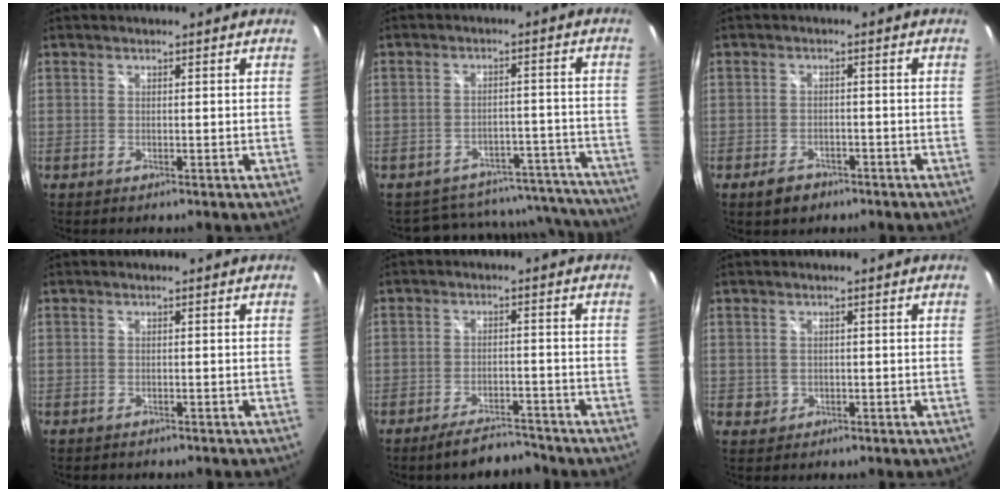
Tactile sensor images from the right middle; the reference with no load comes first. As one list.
[{"total": 18.9, "force": [-16.9, 7.4, 4.3], "torque": [-0.083, 0.045, -0.189]}, {"total": 3.8, "force": [-2.6, 2.4, 1.5], "torque": [-0.035, 0.004, -0.035]}, {"total": 1.2, "force": [-1.1, 0.5, 0.4], "torque": [-0.011, -0.004, -0.014]}, {"total": 6.3, "force": [-5.7, 1.5, 2.1], "torque": [-0.049, 0.007, -0.082]}, {"total": 1.7, "force": [-0.2, 1.7, 0.3], "torque": [-0.003, -0.001, -0.001]}]